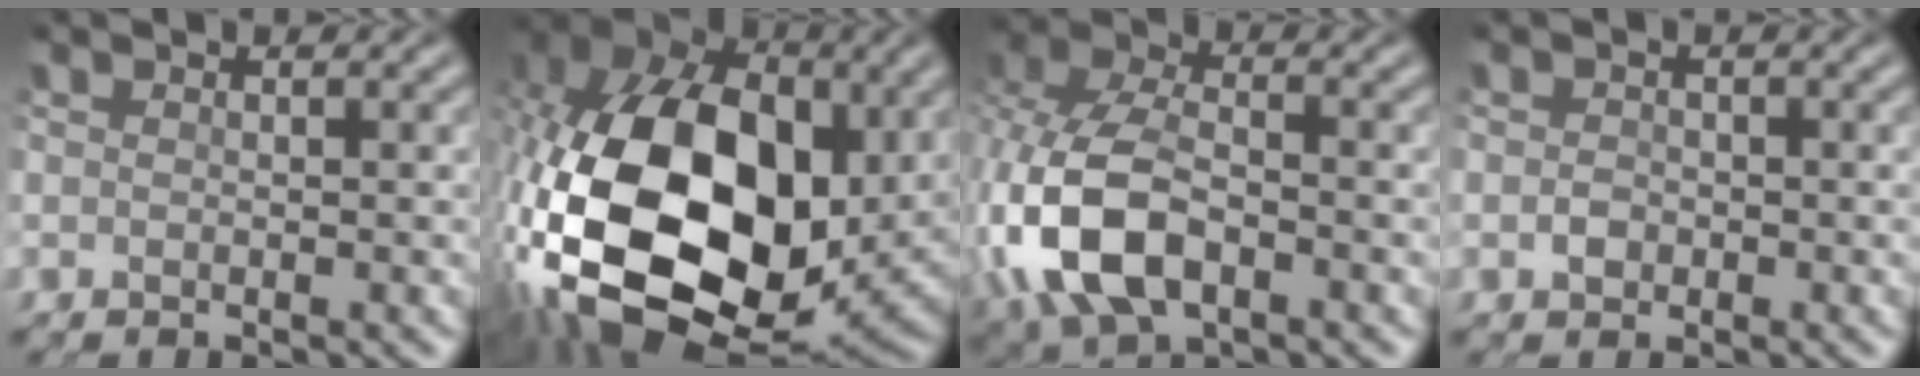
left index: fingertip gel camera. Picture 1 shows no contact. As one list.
[{"total": 20.2, "force": [-0.9, 13.1, 15.3], "torque": [-0.359, -0.013, -0.005]}, {"total": 10.3, "force": [-2.7, 6.4, 7.7], "torque": [-0.201, -0.007, -0.061]}, {"total": 0.9, "force": [-0.3, 0.7, 0.5], "torque": [-0.009, 0.004, -0.008]}]